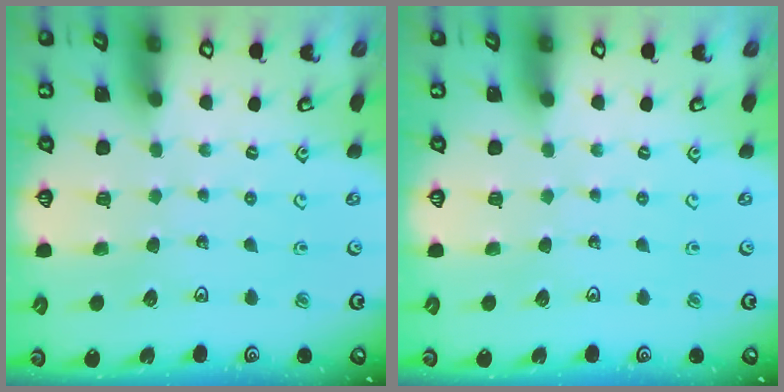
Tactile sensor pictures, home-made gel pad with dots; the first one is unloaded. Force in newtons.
{"total": 0.0}